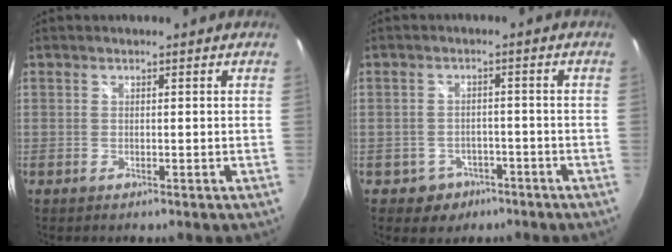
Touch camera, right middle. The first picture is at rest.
{"total": 5.1, "force": [-2.8, 4.2, 0.8], "torque": [-0.029, 0.011, -0.032]}